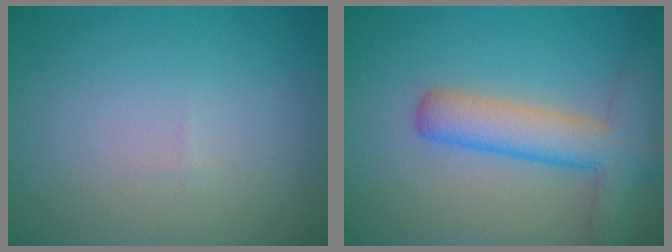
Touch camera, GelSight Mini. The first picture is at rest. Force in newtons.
{"total": 6.2, "press": 6.1, "slide": 0.3}